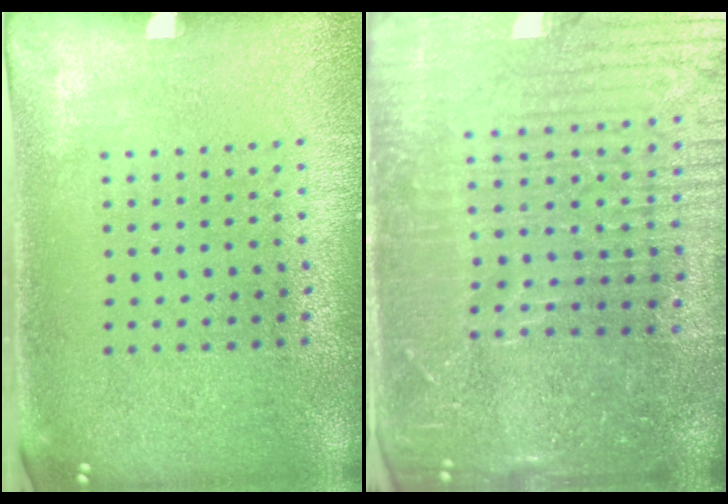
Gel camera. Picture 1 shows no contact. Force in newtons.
{"total": 5.8, "press": 5.2, "slide": 2.6}